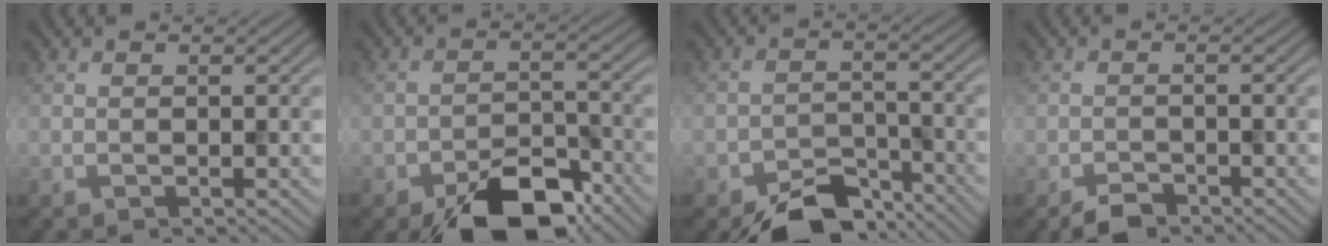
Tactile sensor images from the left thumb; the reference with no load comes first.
{"total": 8.8, "force": [-6.3, 3.8, 4.8], "torque": [-0.062, -0.005, -0.110]}
{"total": 6.5, "force": [-5.5, 2.9, 2.1], "torque": [-0.027, -0.007, -0.098]}
{"total": 1.9, "force": [-1.8, 0.7, 0.3], "torque": [-0.001, -0.001, -0.032]}